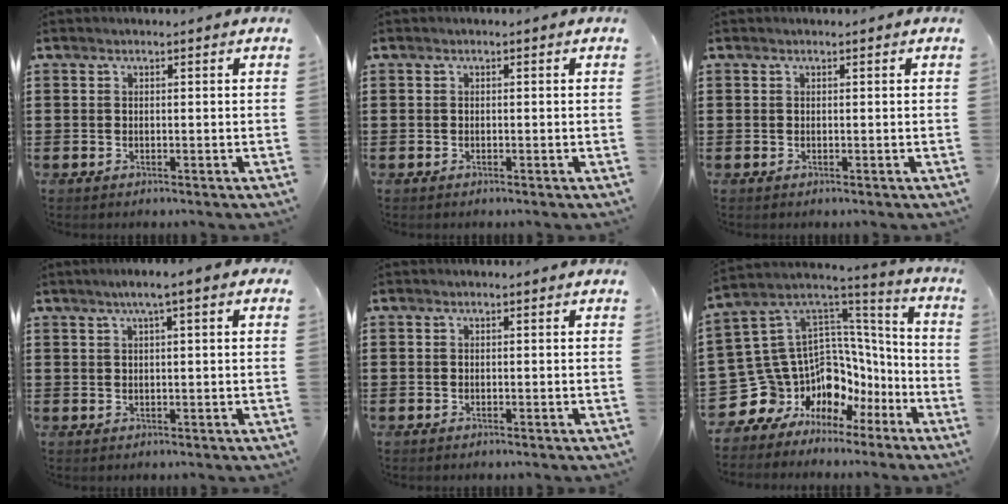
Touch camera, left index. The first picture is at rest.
{"total": 0.0}
{"total": 0.0}
{"total": 2.5, "force": [0.9, 0.0, 2.4], "torque": [-0.047, -0.002, 0.016]}
{"total": 0.0}
{"total": 11.8, "force": [-5.3, 10.1, 3.1], "torque": [-0.105, -0.034, -0.068]}